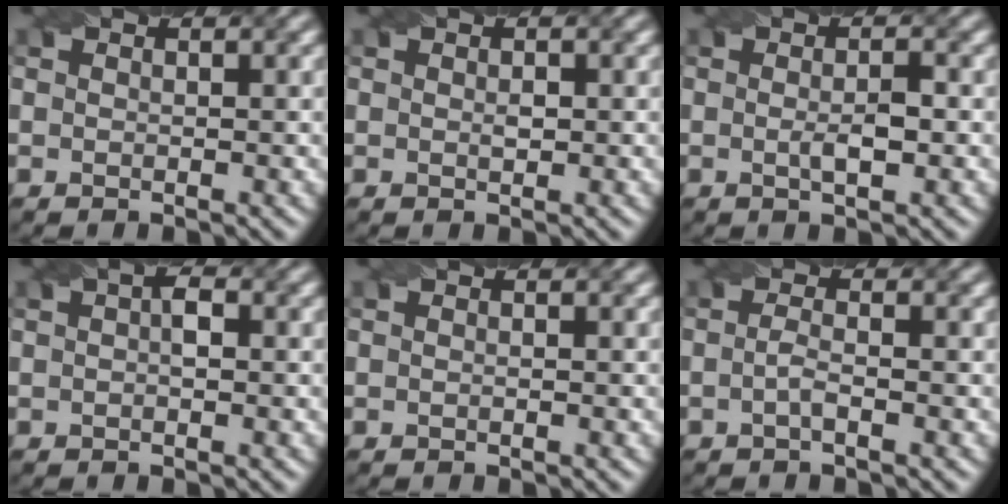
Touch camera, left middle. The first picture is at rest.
{"total": 0.8, "force": [0.0, 0.4, 0.7], "torque": [-0.013, 0.000, 0.001]}
{"total": 2.2, "force": [-0.2, 0.4, 2.2], "torque": [-0.040, -0.001, -0.003]}
{"total": 1.5, "force": [0.1, 0.7, 1.3], "torque": [-0.023, 0.005, 0.001]}
{"total": 0.0}
{"total": 1.4, "force": [-0.5, 0.3, 1.3], "torque": [-0.027, 0.000, -0.011]}